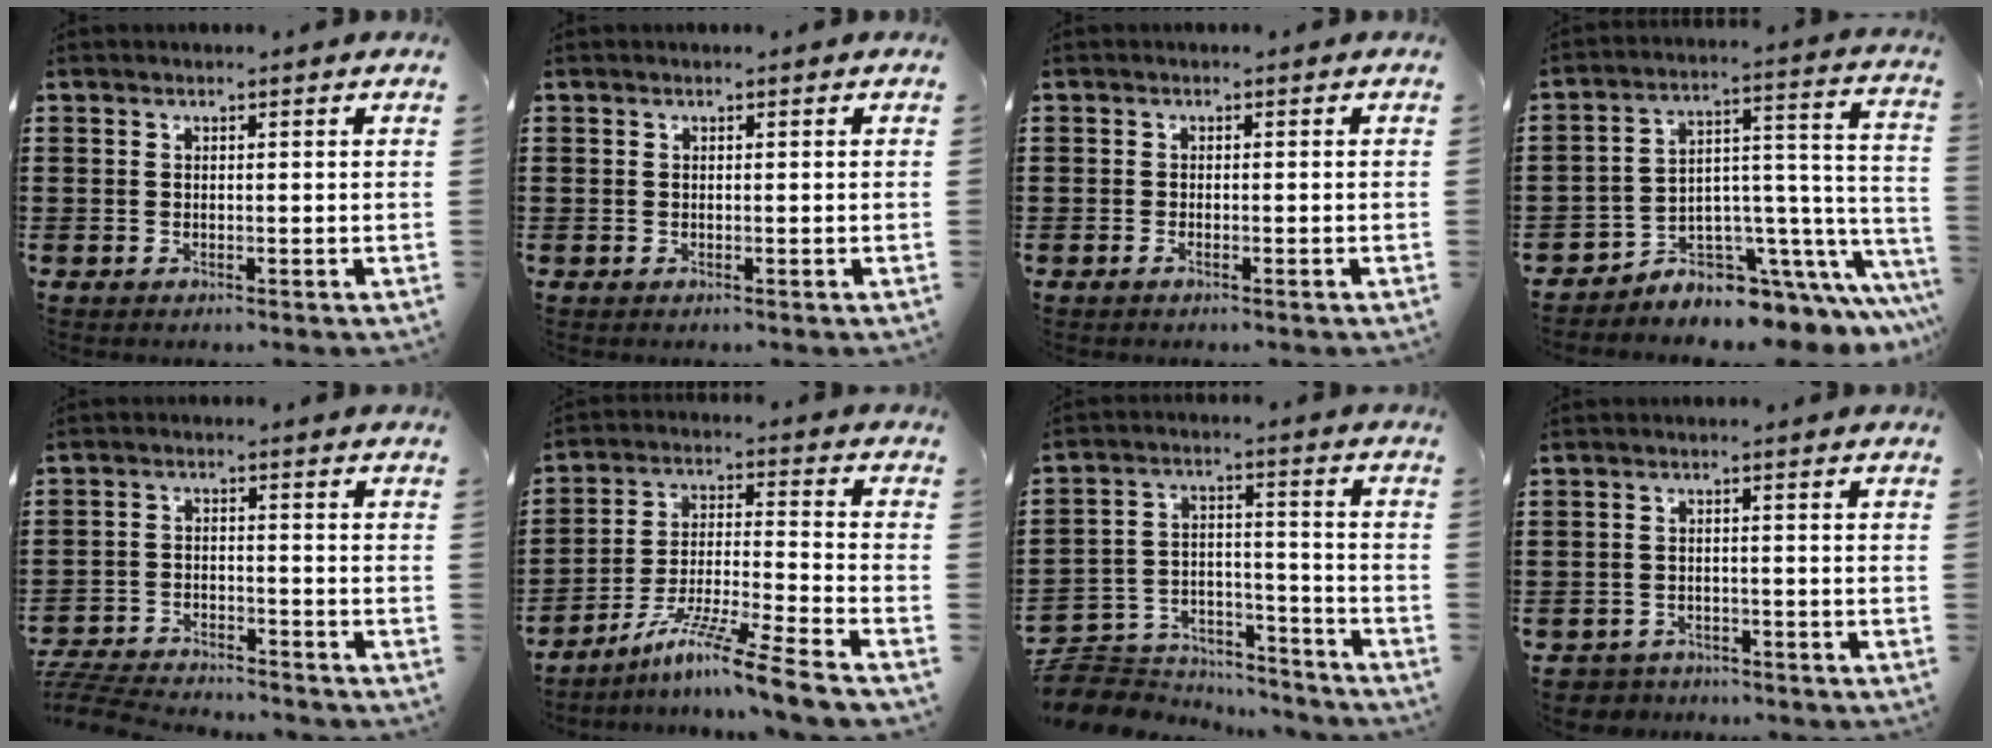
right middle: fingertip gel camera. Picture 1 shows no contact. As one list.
[{"total": 0.0}, {"total": 0.7, "force": [-0.5, 0.0, 0.5], "torque": [-0.009, -0.002, -0.010]}, {"total": 5.4, "force": [-4.4, 2.7, 1.5], "torque": [-0.032, -0.019, -0.081]}, {"total": 5.4, "force": [-5.3, 0.6, 0.7], "torque": [-0.029, 0.004, -0.113]}, {"total": 10.6, "force": [-8.5, -0.5, 6.2], "torque": [-0.110, 0.003, -0.167]}, {"total": 5.7, "force": [-5.4, 2.0, 0.1], "torque": [-0.015, 0.005, -0.114]}, {"total": 2.4, "force": [-2.3, 0.7, -0.3], "torque": [-0.004, 0.000, -0.053]}]